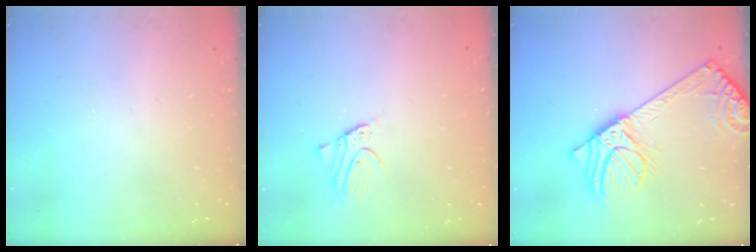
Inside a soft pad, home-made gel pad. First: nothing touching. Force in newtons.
{"total": 2.7, "press": 2.7, "slide": 0.2}
{"total": 16.5, "press": 16.1, "slide": 3.6}